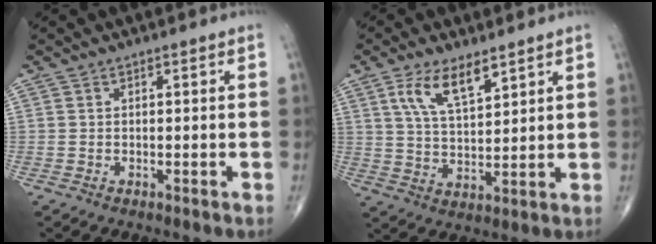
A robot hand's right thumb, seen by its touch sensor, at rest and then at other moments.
{"total": 8.5, "force": [5.0, 3.2, 6.1], "torque": [-0.106, -0.025, 0.100]}